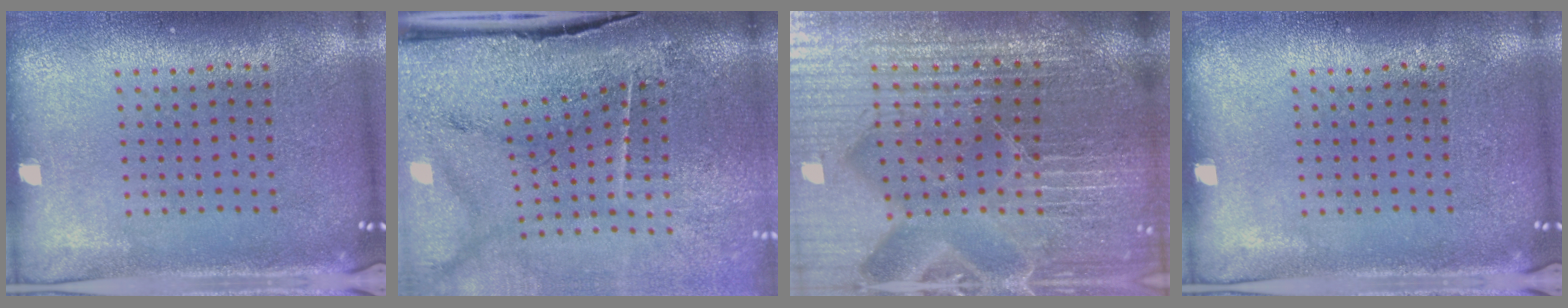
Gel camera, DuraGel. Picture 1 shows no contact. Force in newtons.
{"total": 4.6, "press": 3.8, "slide": 2.7}
{"total": 5.8, "press": 5.3, "slide": 2.3}
{"total": 0.0}